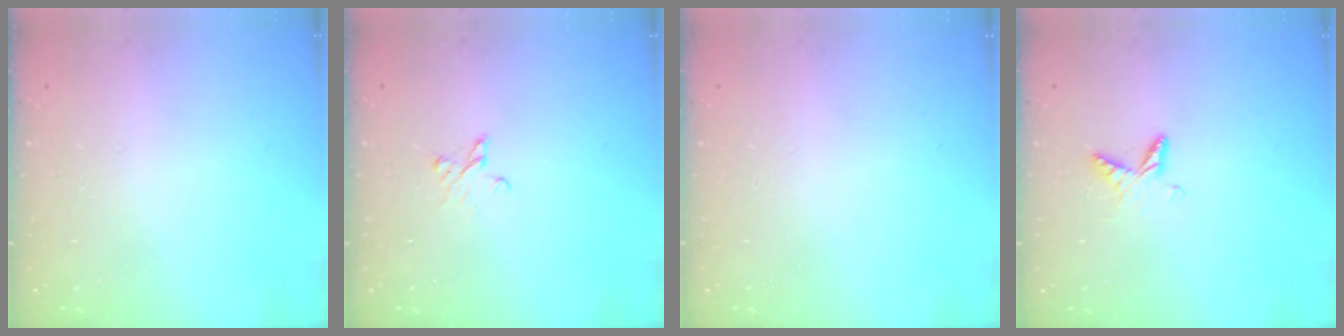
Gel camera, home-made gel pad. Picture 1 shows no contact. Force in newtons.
{"total": 3.3, "press": 3.3, "slide": 0.3}
{"total": 0.0}
{"total": 6.2, "press": 6.2, "slide": 0.6}